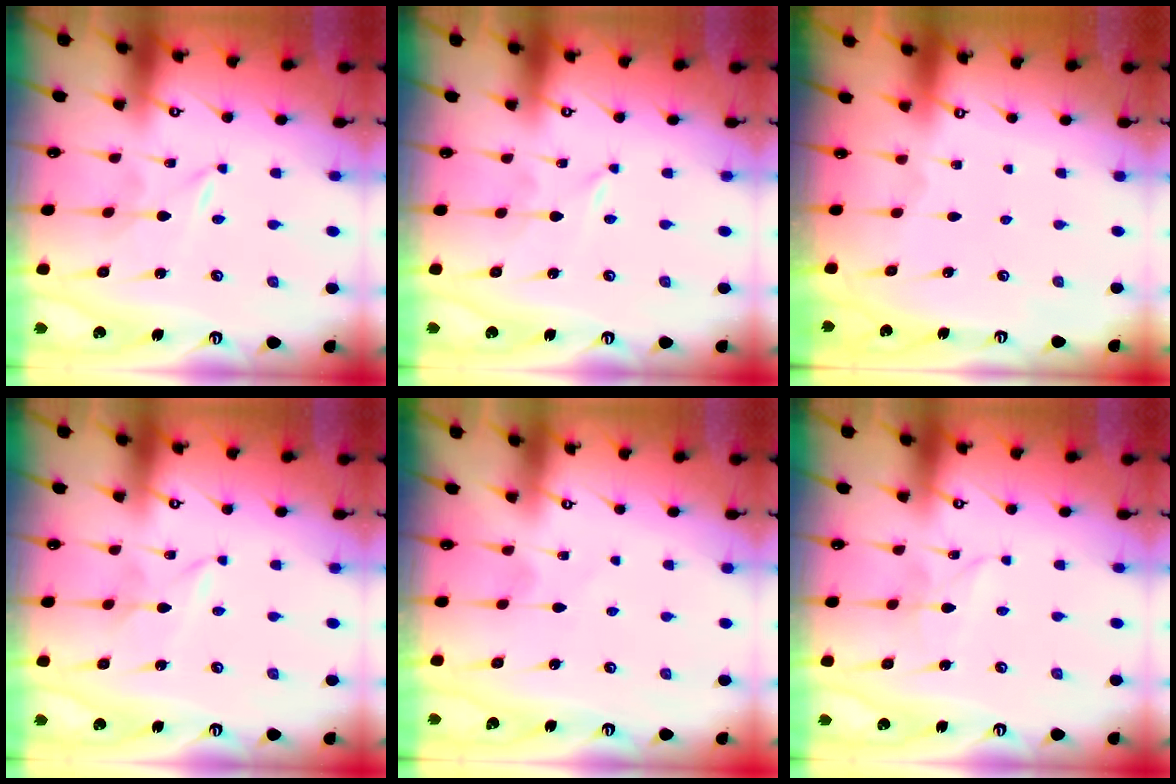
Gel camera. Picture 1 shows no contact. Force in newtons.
{"total": 0.0}
{"total": 0.0}
{"total": 1.0, "press": 1.0, "slide": 0.2}
{"total": 1.7, "press": 1.7, "slide": 0.2}
{"total": 2.4, "press": 2.4, "slide": 0.1}